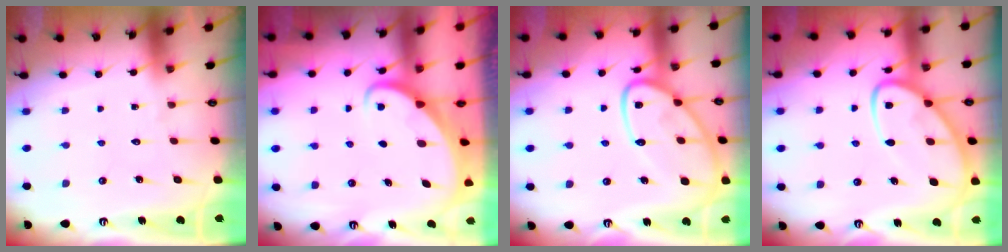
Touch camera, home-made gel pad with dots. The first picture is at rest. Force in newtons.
{"total": 2.3, "press": 2.3, "slide": 0.3}
{"total": 17.1, "press": 17.0, "slide": 1.5}
{"total": 11.2, "press": 11.1, "slide": 1.0}